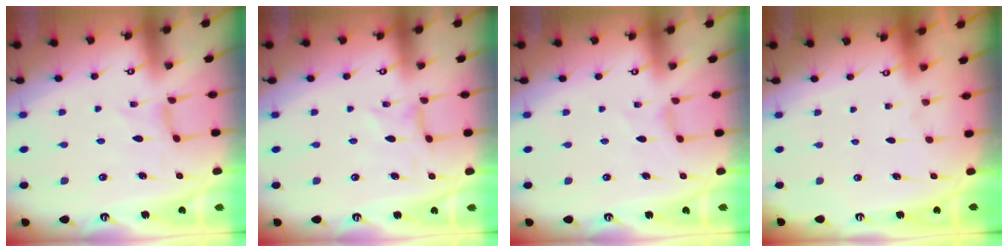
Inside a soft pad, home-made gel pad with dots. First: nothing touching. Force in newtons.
{"total": 0.0}
{"total": 0.7, "press": 0.7, "slide": 0.3}
{"total": 0.0}